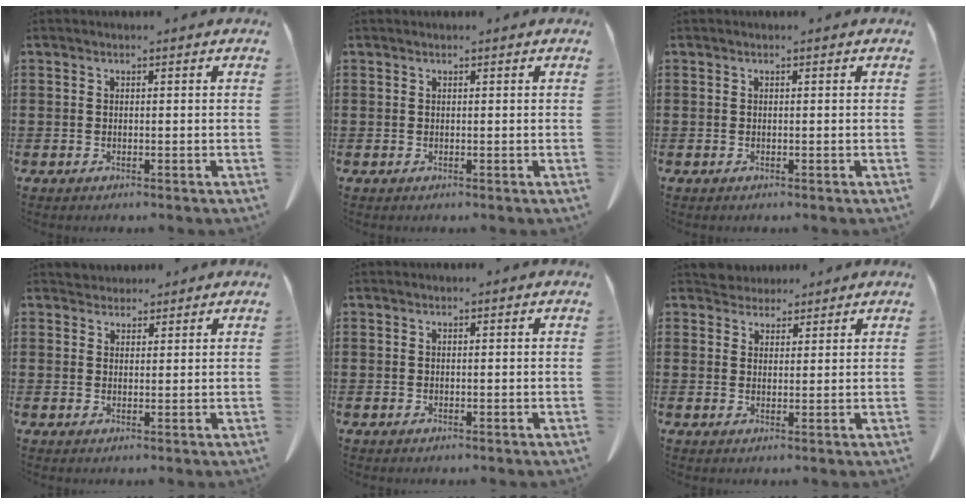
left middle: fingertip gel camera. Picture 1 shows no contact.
{"total": 0.0}
{"total": 0.0}
{"total": 2.3, "force": [2.2, 0.7, -0.2], "torque": [0.006, -0.004, 0.042]}
{"total": 0.0}
{"total": 3.2, "force": [3.0, 1.0, -0.2], "torque": [-0.006, -0.004, 0.059]}